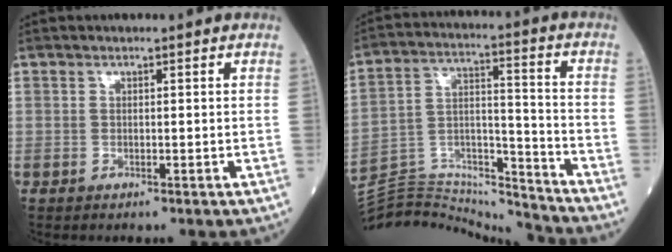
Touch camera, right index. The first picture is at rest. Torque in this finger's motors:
{"motor_torque": [-1.81, -0.34, -0.13, -0.05]}